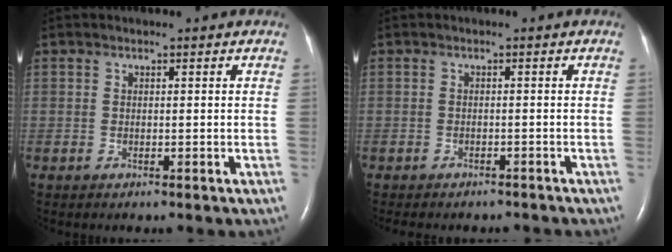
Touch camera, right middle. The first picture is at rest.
{"total": 6.9, "force": [-6.2, 2.1, 2.2], "torque": [-0.025, 0.001, -0.074]}